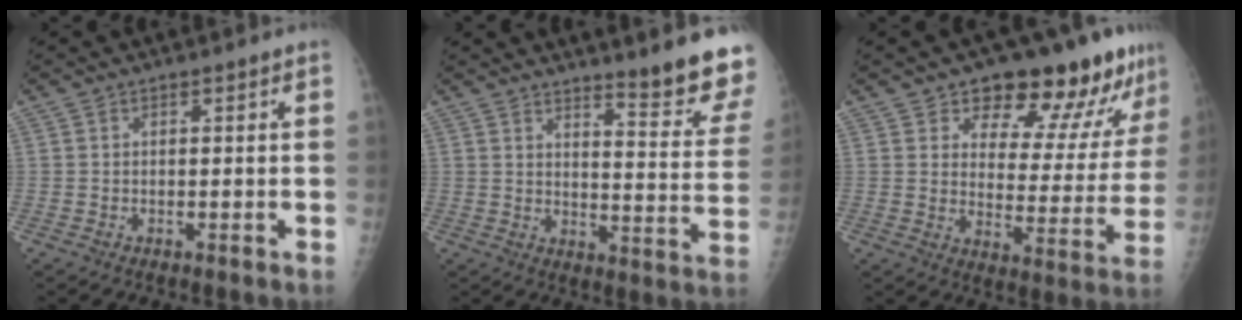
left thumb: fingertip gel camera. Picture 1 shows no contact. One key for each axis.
{"total": 13.4, "fx": 11.3, "fy": 1.1, "fz": 7.0, "tx": -0.067, "ty": -0.108, "tz": 0.140}
{"total": 17.1, "fx": 12.4, "fy": 7.2, "fz": 9.3, "tx": -0.065, "ty": -0.078, "tz": 0.167}